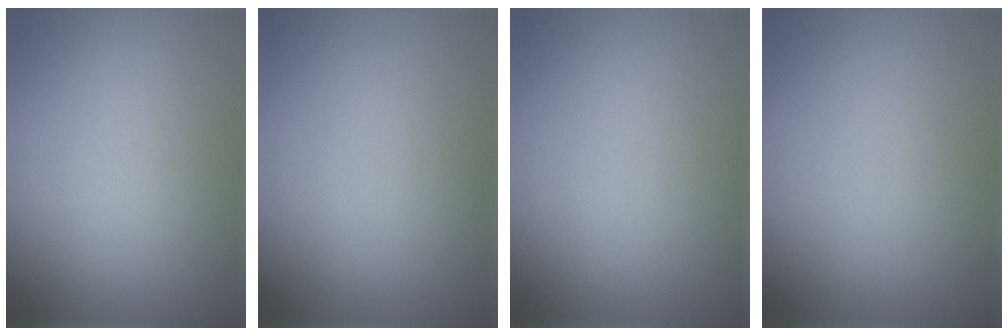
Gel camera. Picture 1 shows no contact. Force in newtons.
{"total": 0.0}
{"total": 0.0}
{"total": 0.0}